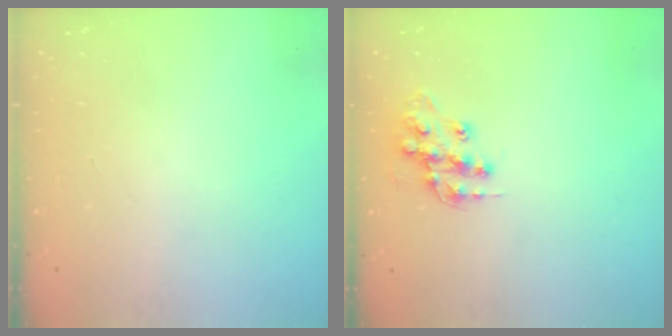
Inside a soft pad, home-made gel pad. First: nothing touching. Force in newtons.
{"total": 13.0, "press": 13.0, "slide": 1.0}